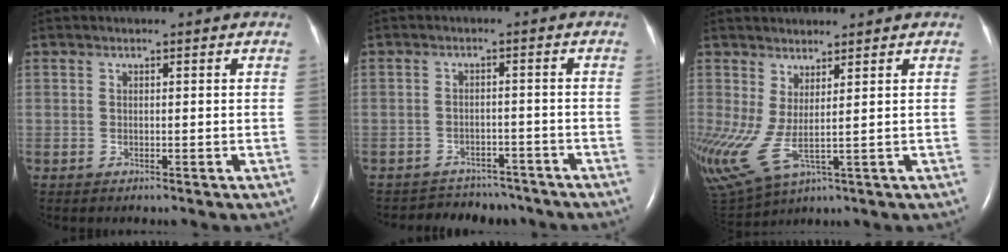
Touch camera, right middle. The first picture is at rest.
{"total": 7.7, "force": [-7.0, 3.1, 0.0], "torque": [0.001, 0.016, -0.086]}
{"total": 12.1, "force": [-0.5, 4.1, 11.4], "torque": [-0.283, -0.011, 0.012]}